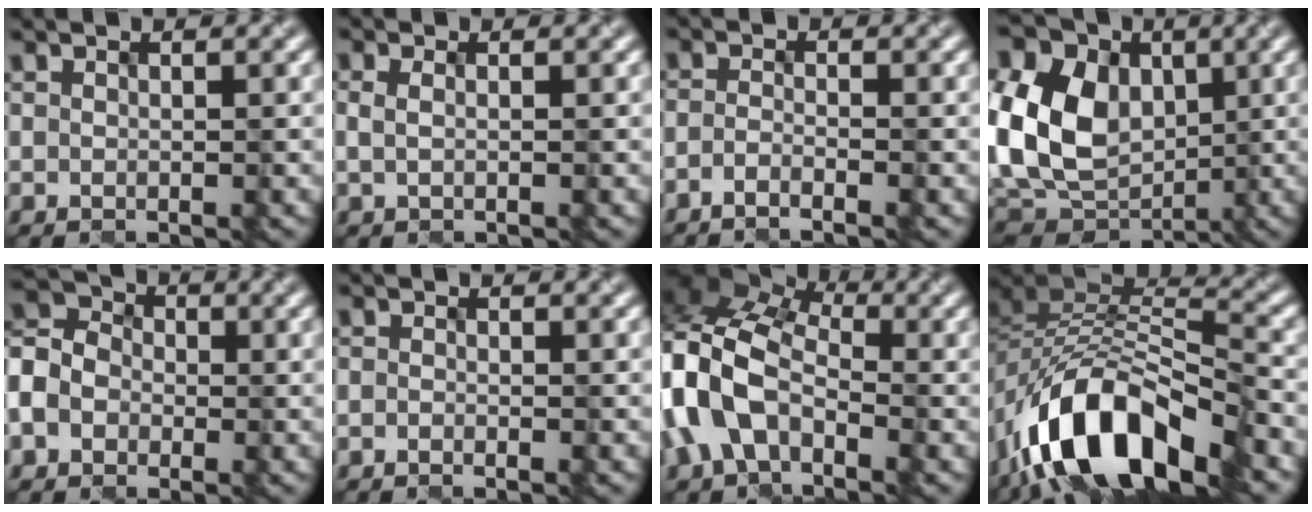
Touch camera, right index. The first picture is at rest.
{"total": 1.0, "force": [-0.8, -0.4, -0.3], "torque": [-0.007, -0.011, 0.009]}
{"total": 2.4, "force": [-2.3, -0.6, -0.2], "torque": [-0.005, -0.008, -0.029]}
{"total": 13.8, "force": [0.8, 10.7, 8.7], "torque": [-0.213, 0.016, 0.027]}
{"total": 4.9, "force": [-2.3, 3.9, 1.8], "torque": [-0.058, -0.001, -0.029]}
{"total": 1.8, "force": [-1.4, -0.8, -0.6], "torque": [-0.002, -0.006, -0.012]}
{"total": 9.8, "force": [-2.6, 6.0, 7.2], "torque": [-0.195, 0.009, -0.048]}
{"total": 11.8, "force": [-8.7, 4.7, 6.4], "torque": [-0.128, -0.009, -0.145]}